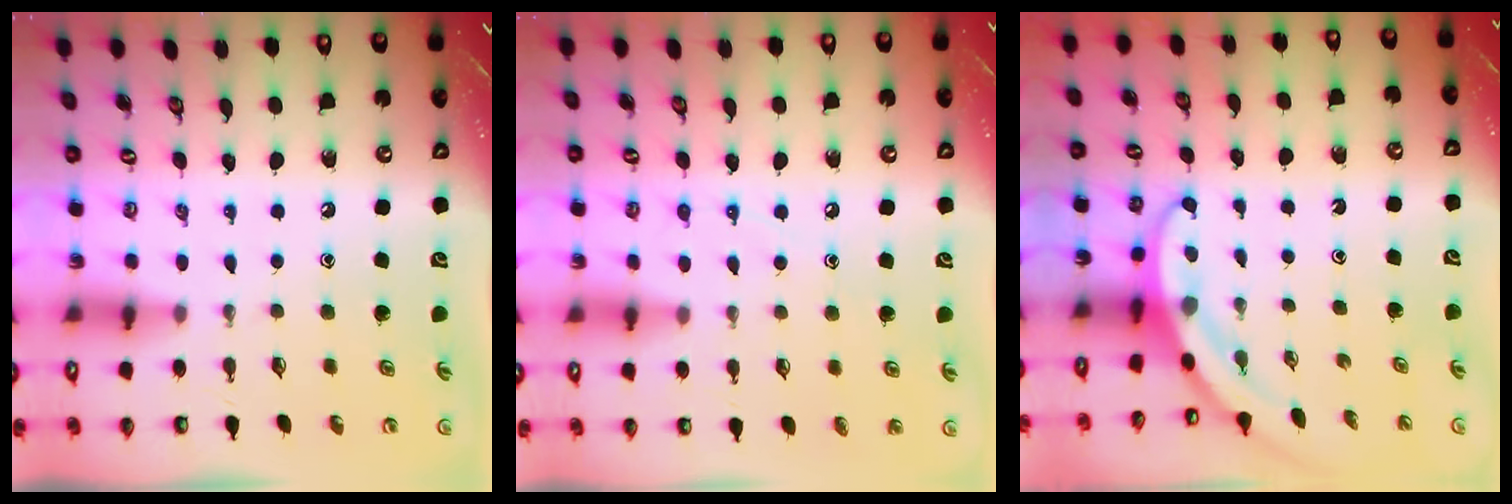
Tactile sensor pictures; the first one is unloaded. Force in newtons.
{"total": 6.1, "press": 6.1, "slide": 0.7}
{"total": 3.8, "press": 3.8, "slide": 0.4}